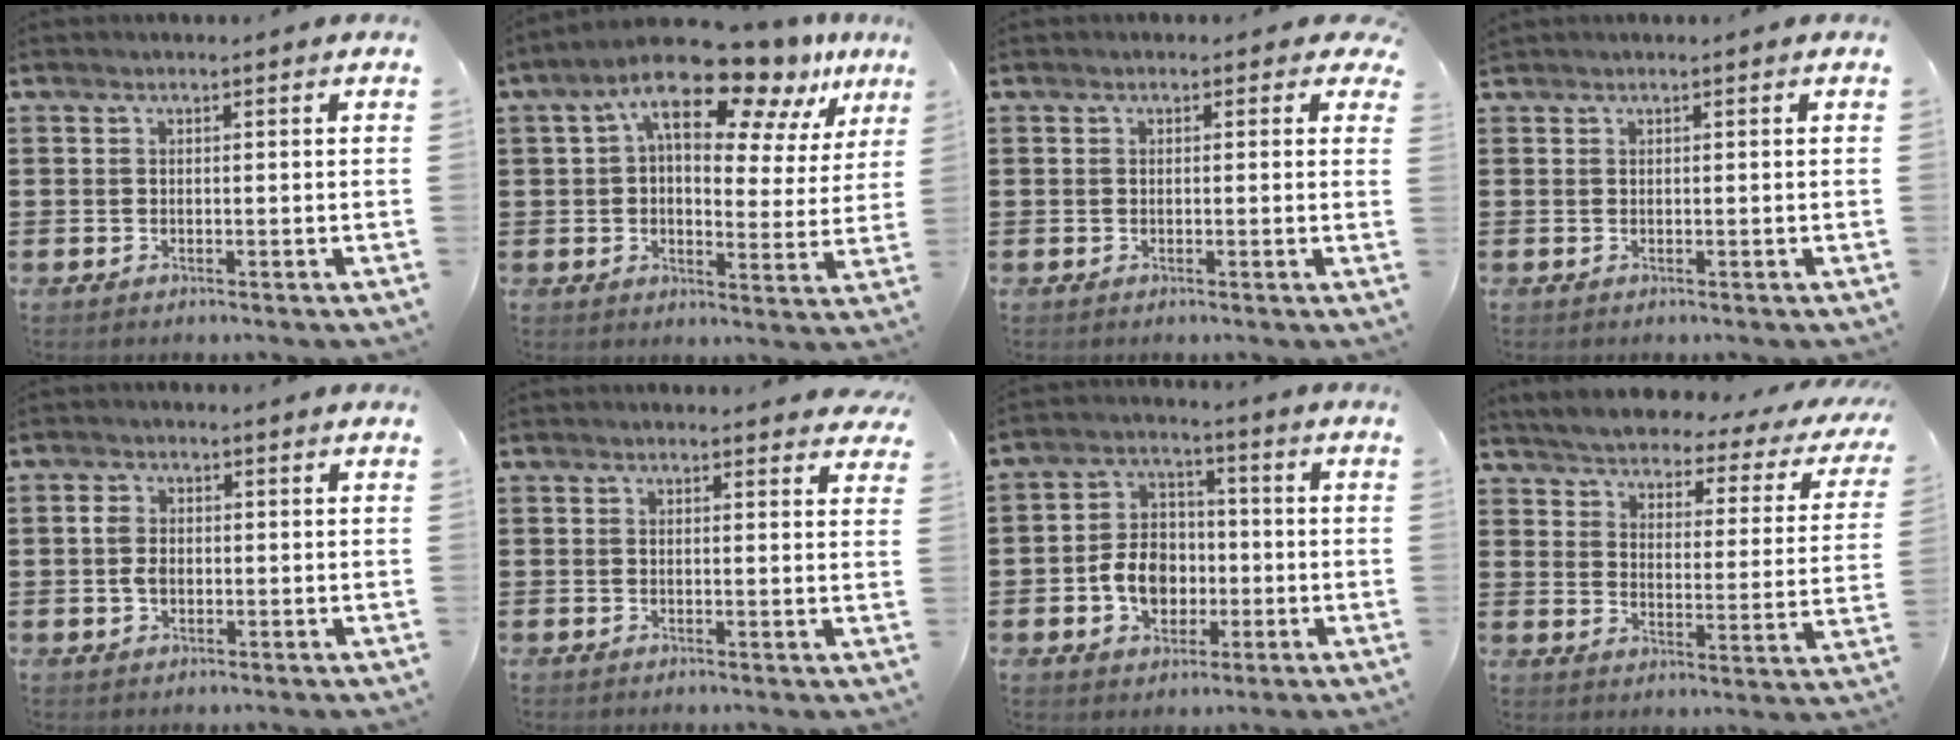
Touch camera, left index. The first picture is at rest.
{"total": 14.3, "force": [10.1, 5.0, 8.9], "torque": [-0.161, -0.049, 0.170]}
{"total": 0.9, "force": [0.2, 0.6, 0.6], "torque": [-0.015, 0.008, 0.001]}
{"total": 0.0}
{"total": 2.8, "force": [-0.1, 1.9, 2.0], "torque": [-0.049, 0.003, -0.006]}
{"total": 1.4, "force": [1.3, 0.3, 0.4], "torque": [-0.005, -0.001, 0.025]}
{"total": 7.5, "force": [-1.8, 5.9, 4.3], "torque": [-0.098, 0.008, -0.039]}
{"total": 3.4, "force": [3.3, 0.2, 0.7], "torque": [-0.037, -0.030, 0.049]}